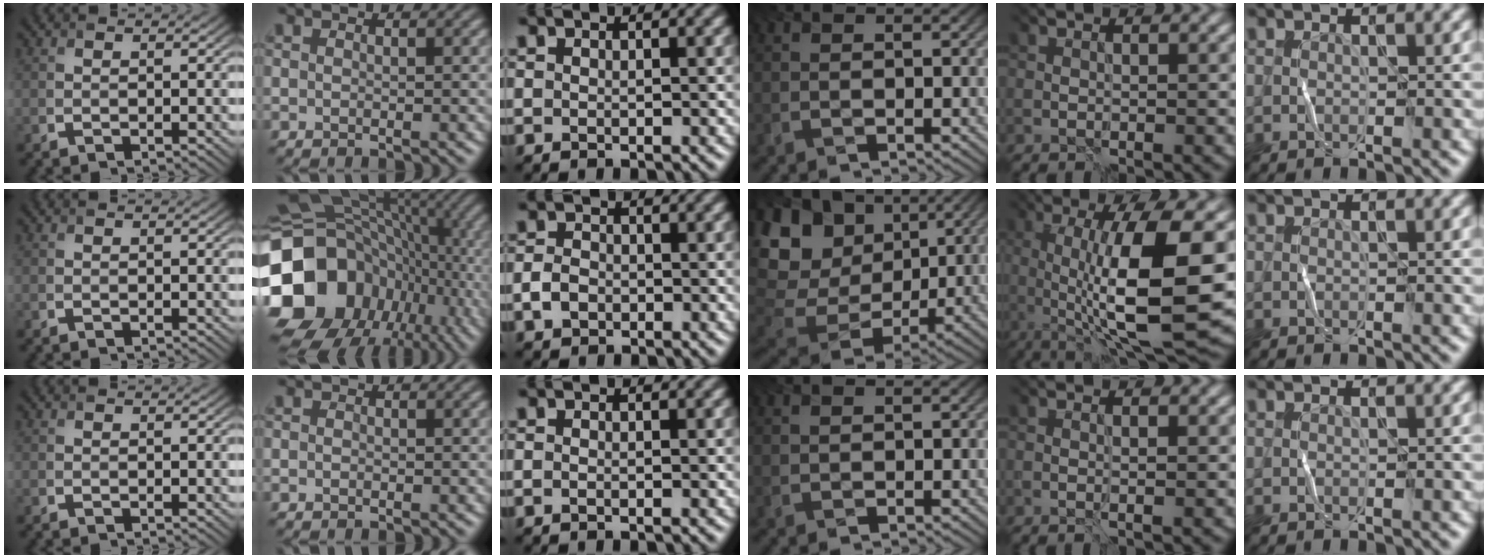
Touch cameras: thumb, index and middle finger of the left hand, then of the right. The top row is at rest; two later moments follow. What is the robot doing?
{"motion": "fold", "object": "bandana"}